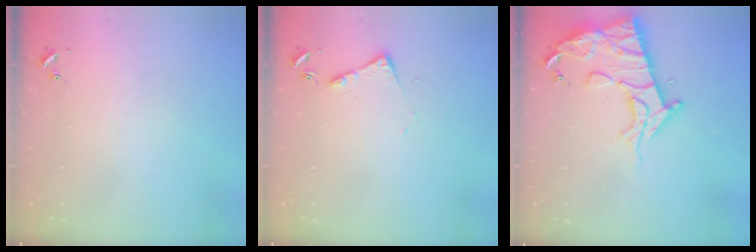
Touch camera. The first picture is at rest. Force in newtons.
{"total": 5.5, "press": 5.4, "slide": 0.7}
{"total": 14.8, "press": 14.7, "slide": 1.4}